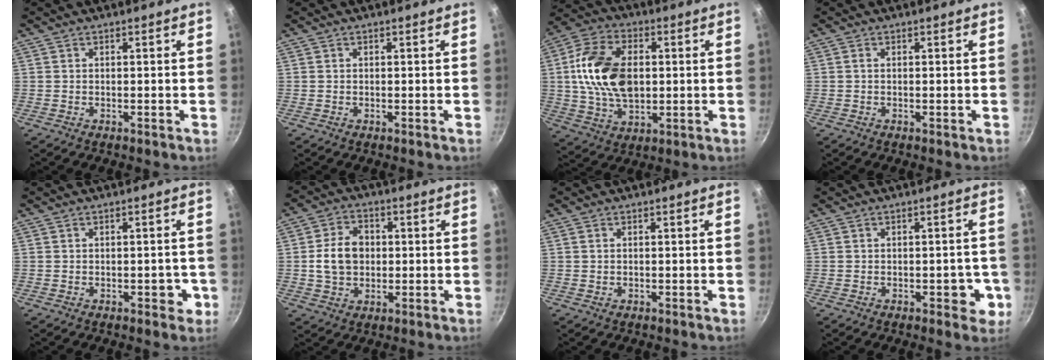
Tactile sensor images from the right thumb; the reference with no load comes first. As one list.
[{"total": 0.0}, {"total": 16.9, "force": [1.4, 10.9, 12.9], "torque": [-0.220, 0.007, 0.021]}, {"total": 0.6, "force": [-0.1, 0.1, 0.6], "torque": [-0.011, 0.001, -0.003]}, {"total": 3.1, "force": [-1.0, 1.9, 2.2], "torque": [0.000, 0.012, -0.013]}, {"total": 8.5, "force": [0.2, 6.6, 5.4], "torque": [-0.076, 0.012, 0.000]}, {"total": 0.0}, {"total": 4.9, "force": [-1.5, 2.8, 3.8], "torque": [-0.017, 0.010, -0.019]}]